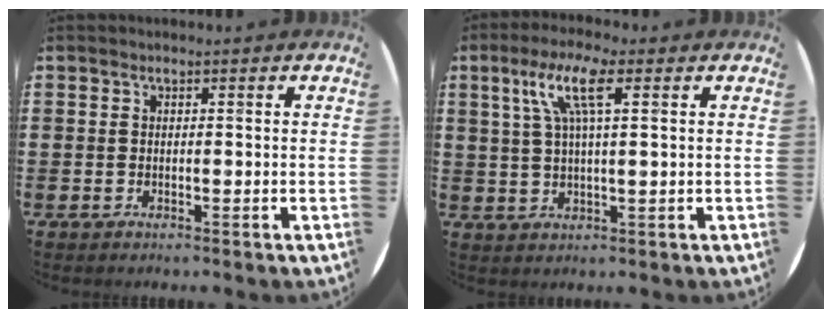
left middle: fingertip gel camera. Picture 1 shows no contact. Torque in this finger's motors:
{"motor_torque": [1.93, -0.21, 0.32, 0.14]}